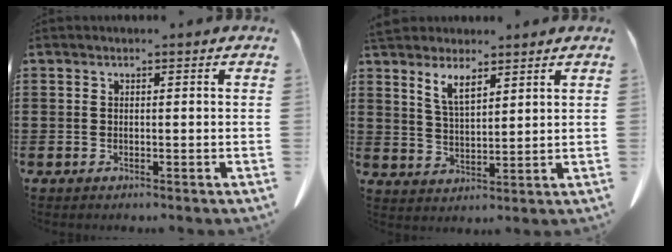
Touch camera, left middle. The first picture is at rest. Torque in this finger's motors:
{"motor_torque": [0.79, 0.59, 0.20, 0.12]}